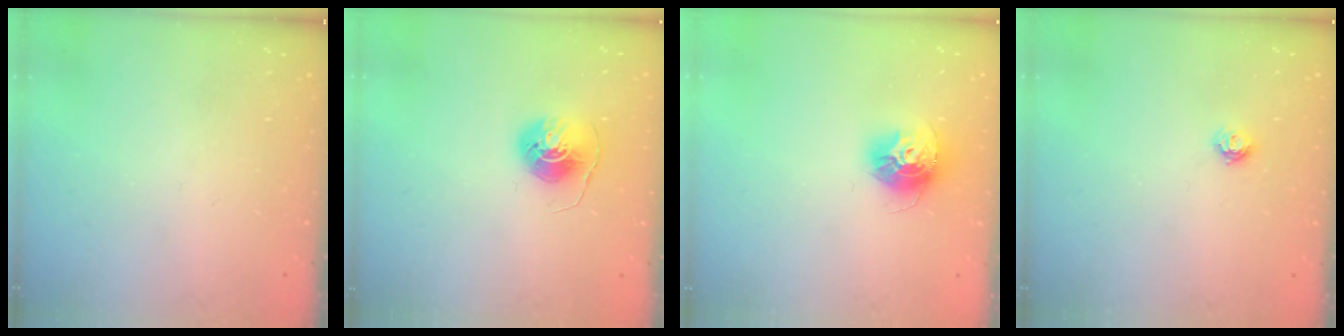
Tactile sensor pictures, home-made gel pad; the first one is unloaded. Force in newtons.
{"total": 6.8, "press": 6.8, "slide": 0.4}
{"total": 13.5, "press": 13.4, "slide": 1.2}
{"total": 5.8, "press": 5.8, "slide": 0.3}